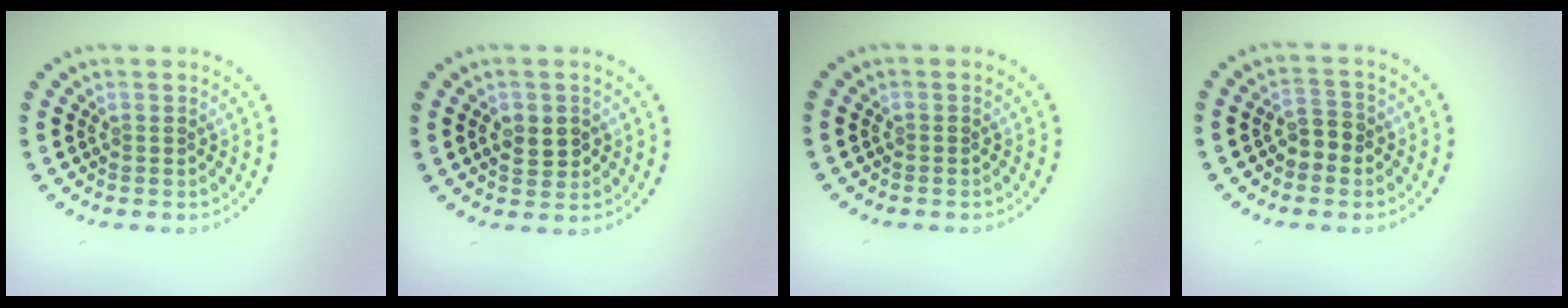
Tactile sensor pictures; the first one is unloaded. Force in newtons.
{"total": 2.1, "press": 2.1, "slide": 0.2}
{"total": 0.0}
{"total": 2.1, "press": 2.0, "slide": 0.5}